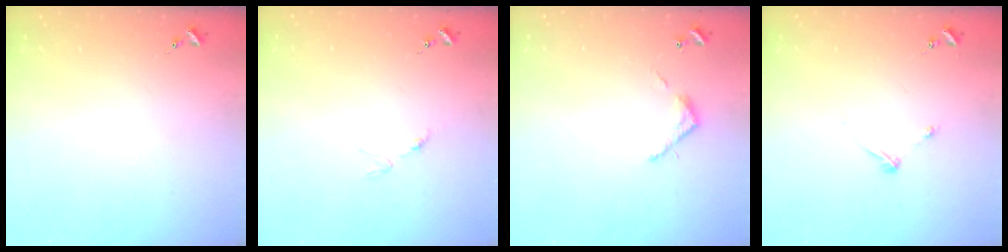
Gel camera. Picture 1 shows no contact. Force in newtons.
{"total": 3.1, "press": 3.0, "slide": 0.4}
{"total": 3.6, "press": 3.6, "slide": 0.2}
{"total": 4.8, "press": 4.8, "slide": 0.6}